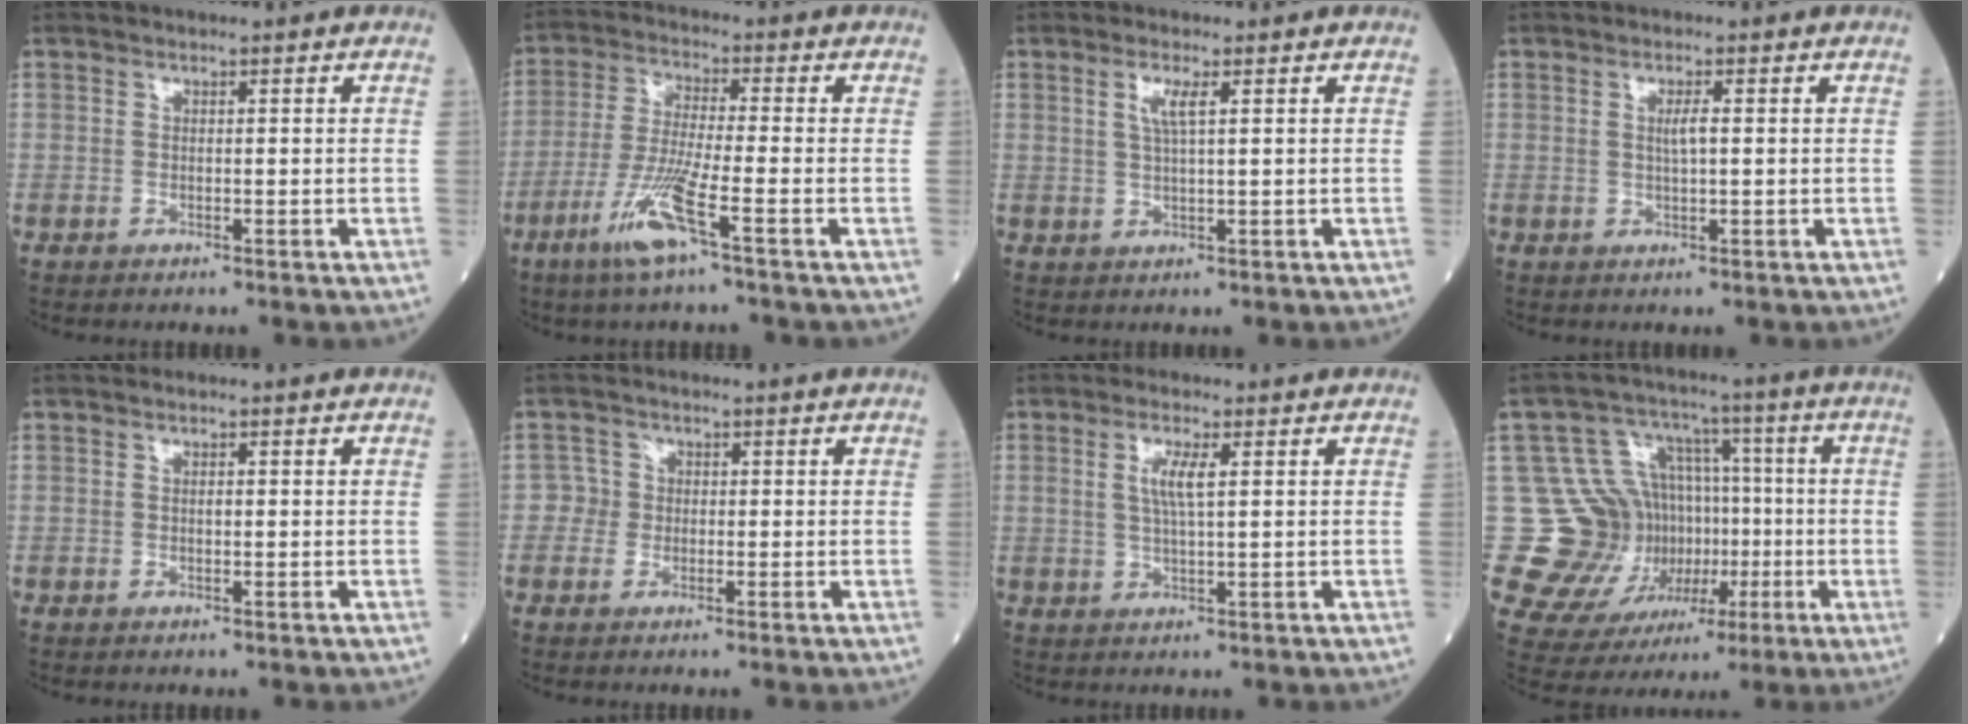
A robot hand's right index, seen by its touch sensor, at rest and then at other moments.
{"total": 8.6, "force": [-4.4, -0.8, 7.3], "torque": [-0.155, -0.017, -0.090]}
{"total": 2.6, "force": [1.0, 0.0, 2.4], "torque": [-0.054, 0.000, 0.019]}
{"total": 1.8, "force": [0.3, 0.1, 1.8], "torque": [-0.036, 0.000, 0.004]}
{"total": 0.6, "force": [0.0, 0.2, 0.6], "torque": [-0.012, 0.000, 0.000]}
{"total": 1.9, "force": [-0.3, 1.9, 0.1], "torque": [0.010, 0.009, -0.011]}
{"total": 3.7, "force": [1.0, 0.3, 3.5], "torque": [-0.074, -0.001, 0.019]}
{"total": 17.4, "force": [-1.2, 15.4, 8.1], "torque": [-0.157, 0.058, 0.011]}